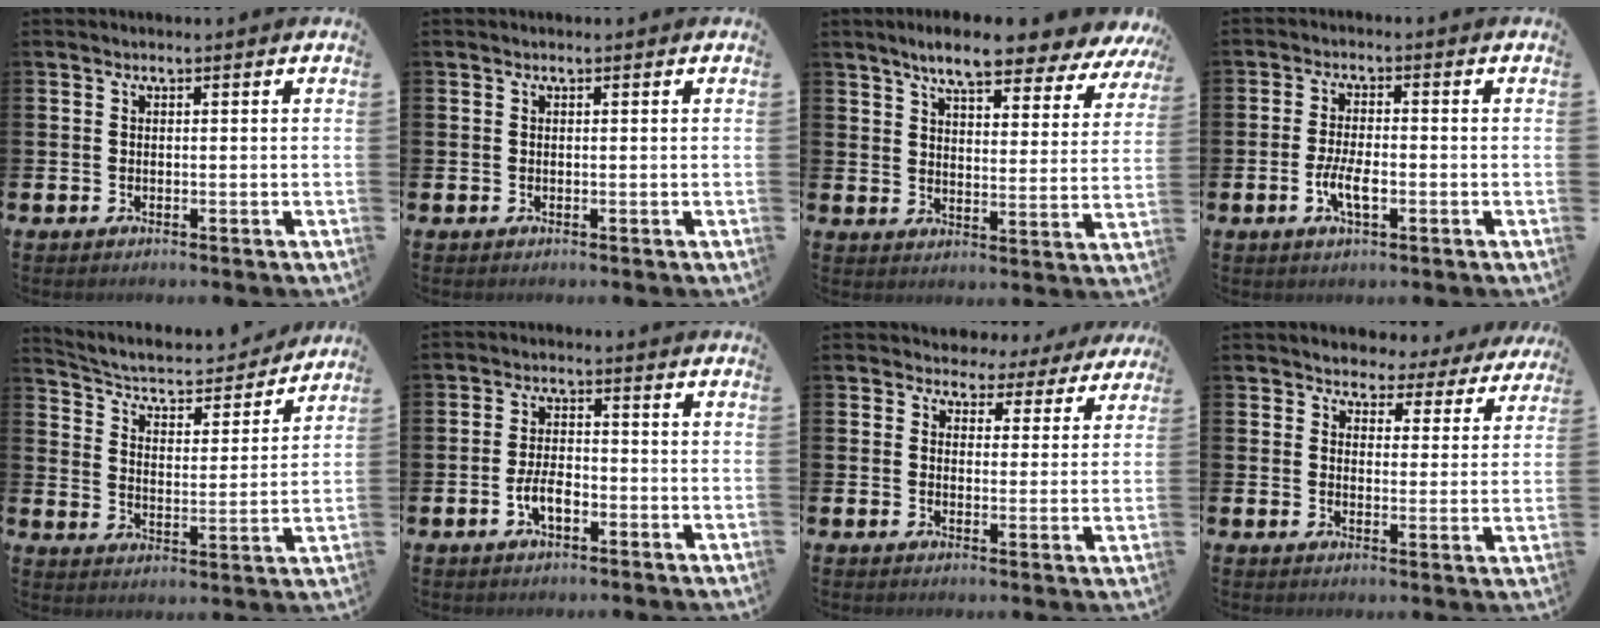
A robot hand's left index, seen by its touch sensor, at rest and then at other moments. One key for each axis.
{"total": 0.0}
{"total": 8.5, "fx": 7.6, "fy": 1.3, "fz": 3.6, "tx": -0.083, "ty": -0.042, "tz": 0.131}
{"total": 4.3, "fx": -1.2, "fy": 1.6, "fz": 3.8, "tx": -0.069, "ty": 0.002, "tz": -0.023}
{"total": 5.1, "fx": 4.7, "fy": 1.5, "fz": 1.6, "tx": -0.063, "ty": -0.040, "tz": 0.072}
{"total": 3.8, "fx": -1.5, "fy": 1.8, "fz": 3.0, "tx": -0.059, "ty": 0.004, "tz": -0.030}
{"total": 3.6, "fx": 2.9, "fy": 2.2, "fz": 0.2, "tx": -0.008, "ty": -0.022, "tz": 0.045}
{"total": 3.5, "fx": 3.1, "fy": 1.6, "fz": 0.1, "tx": -0.021, "ty": -0.021, "tz": 0.050}